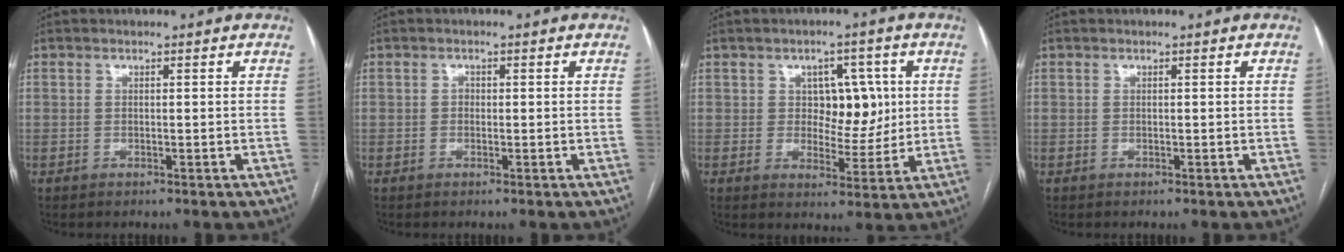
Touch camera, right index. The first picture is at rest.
{"total": 0.7, "force": [-0.1, 0.6, 0.4], "torque": [-0.004, 0.004, -0.002]}
{"total": 7.2, "force": [1.3, 4.4, 5.6], "torque": [-0.067, 0.012, 0.029]}
{"total": 0.0}